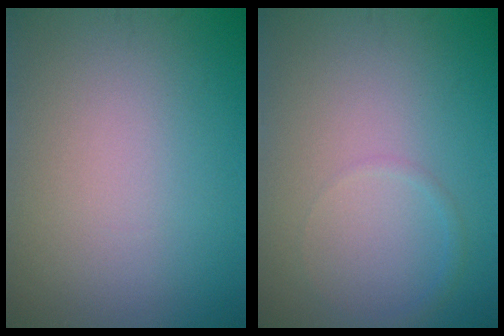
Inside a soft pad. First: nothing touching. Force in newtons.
{"total": 0.7, "press": 0.7, "slide": 0.1}